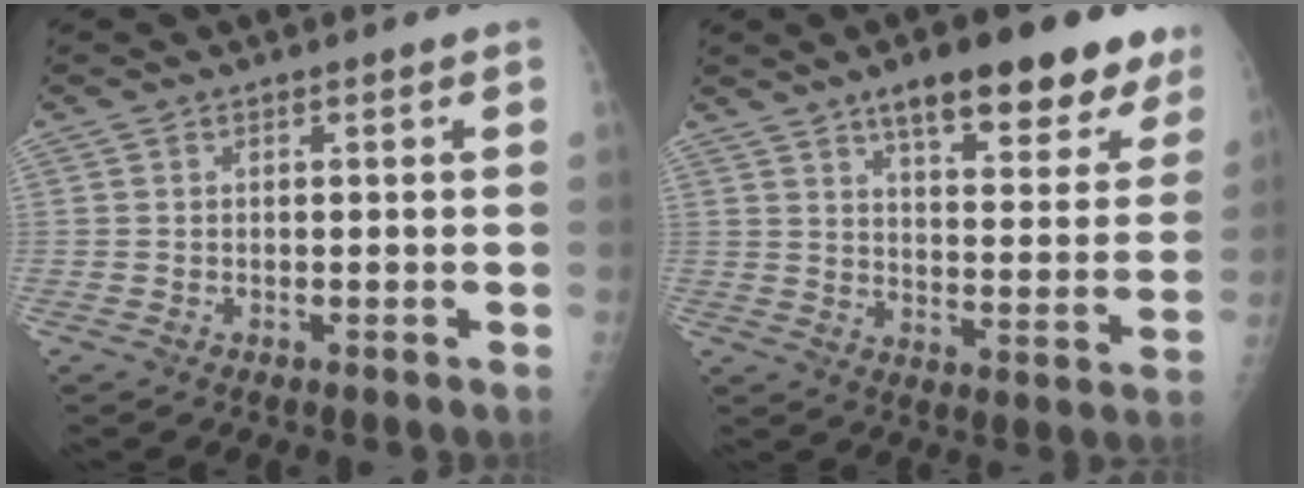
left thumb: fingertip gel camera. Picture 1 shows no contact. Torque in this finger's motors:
{"motor_torque": [0.92, 0.92, 0.98, -0.76, 0.09]}